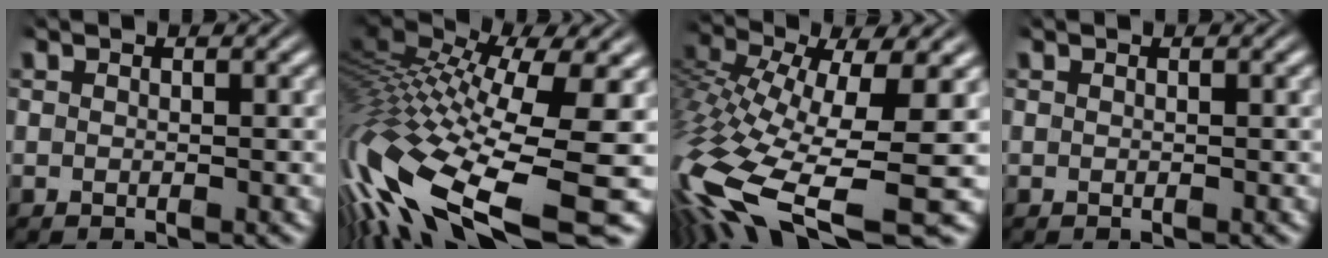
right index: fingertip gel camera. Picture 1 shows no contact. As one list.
[{"total": 12.1, "force": [-3.9, 5.7, 10.0], "torque": [-0.226, -0.052, -0.039]}, {"total": 10.3, "force": [-5.0, 4.6, 7.8], "torque": [-0.188, -0.069, -0.045]}, {"total": 0.0}]